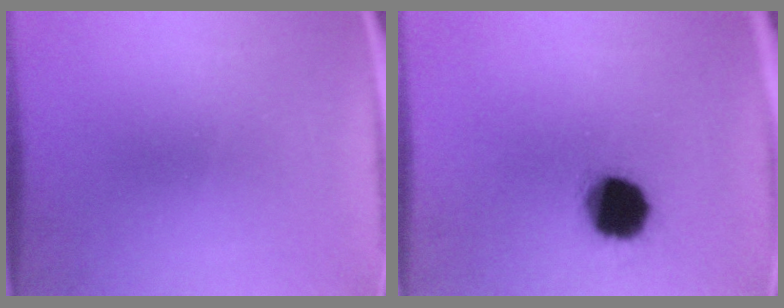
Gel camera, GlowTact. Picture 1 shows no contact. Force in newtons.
{"total": 14.2}